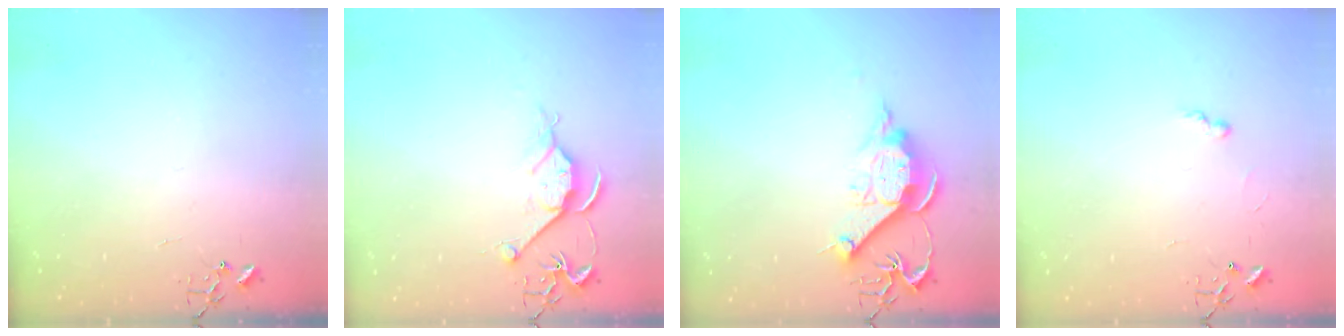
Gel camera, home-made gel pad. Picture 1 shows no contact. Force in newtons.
{"total": 7.2, "press": 7.1, "slide": 0.7}
{"total": 11.9, "press": 11.9, "slide": 1.0}
{"total": 4.6, "press": 4.5, "slide": 0.6}